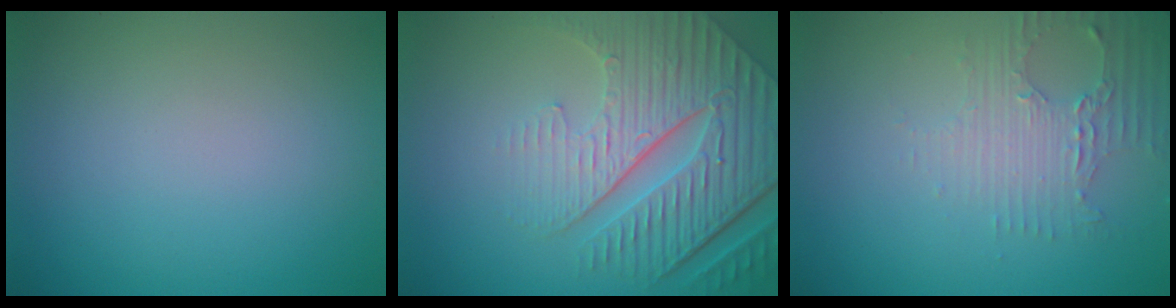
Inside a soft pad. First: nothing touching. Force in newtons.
{"total": 8.7, "press": 6.1, "slide": 6.1}
{"total": 3.0, "press": 2.5, "slide": 1.7}